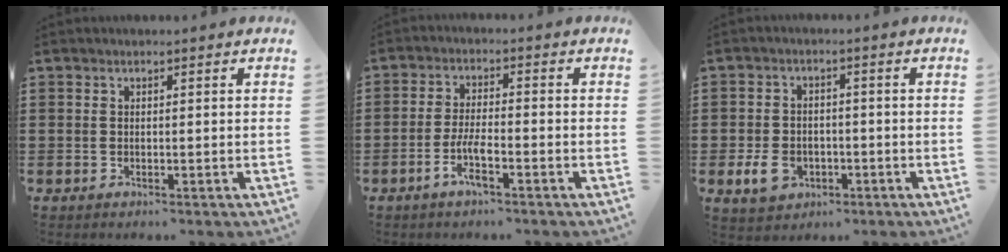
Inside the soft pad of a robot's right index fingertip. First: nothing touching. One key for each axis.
{"total": 4.5, "fx": -2.4, "fy": 0.8, "fz": 3.8, "tx": -0.083, "ty": -0.005, "tz": -0.048}
{"total": 5.1, "fx": -1.9, "fy": 3.7, "fz": 2.9, "tx": -0.075, "ty": 0.000, "tz": -0.039}